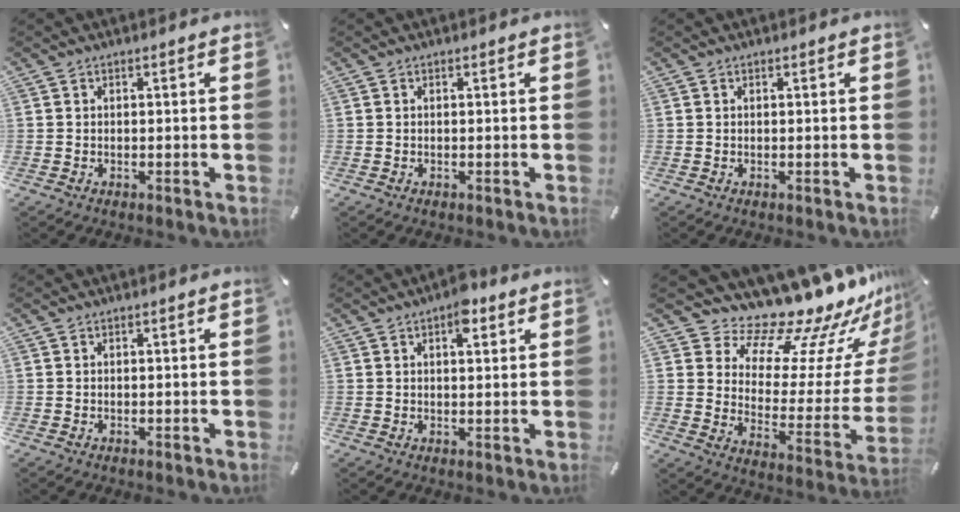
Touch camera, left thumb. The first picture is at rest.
{"total": 0.0}
{"total": 0.0}
{"total": 0.0}
{"total": 4.9, "force": [2.6, 2.2, 3.5], "torque": [-0.044, -0.006, 0.037]}
{"total": 17.4, "force": [15.9, 5.1, 4.6], "torque": [-0.077, -0.153, 0.262]}